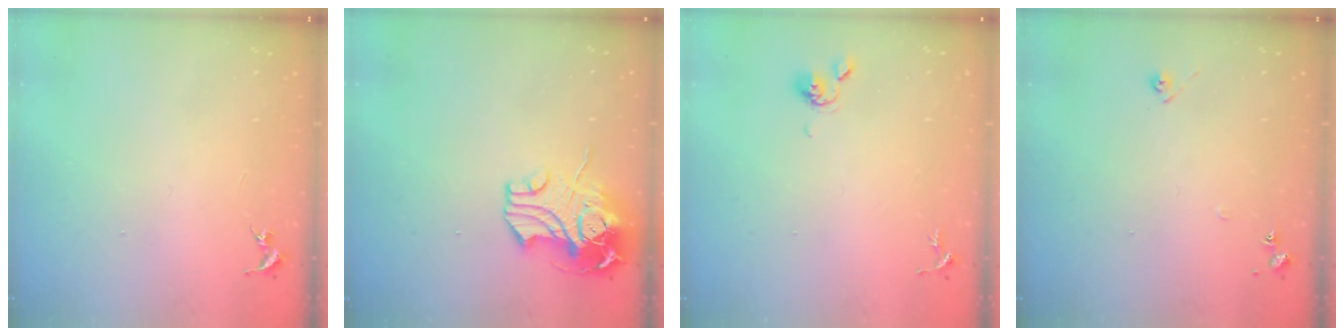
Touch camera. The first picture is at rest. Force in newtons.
{"total": 12.8, "press": 12.6, "slide": 2.3}
{"total": 4.7, "press": 4.7, "slide": 0.7}
{"total": 6.2, "press": 6.2, "slide": 0.6}